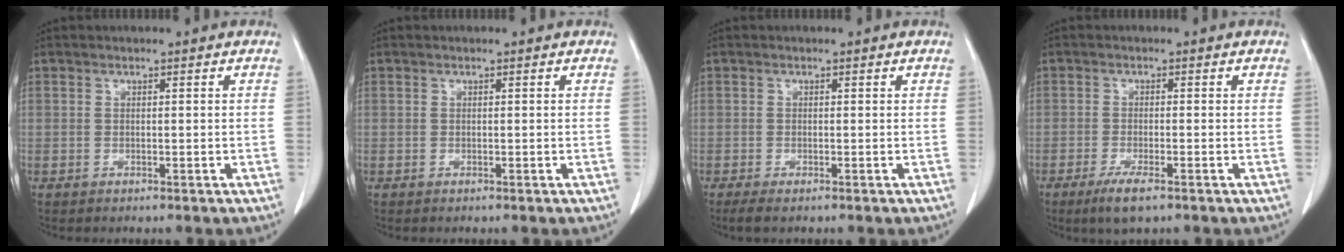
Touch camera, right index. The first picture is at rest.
{"total": 0.0}
{"total": 1.6, "force": [-1.1, 0.3, 1.1], "torque": [-0.020, -0.004, -0.019]}
{"total": 4.1, "force": [-2.6, 0.6, 3.1], "torque": [-0.061, -0.008, -0.045]}